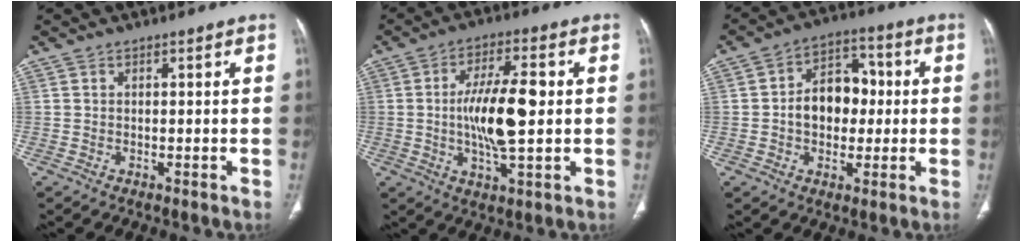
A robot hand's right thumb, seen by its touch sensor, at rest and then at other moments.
{"total": 12.9, "force": [0.3, 4.6, 12.0], "torque": [-0.215, 0.006, 0.006]}
{"total": 11.3, "force": [-0.1, 8.2, 7.8], "torque": [-0.082, 0.030, -0.008]}